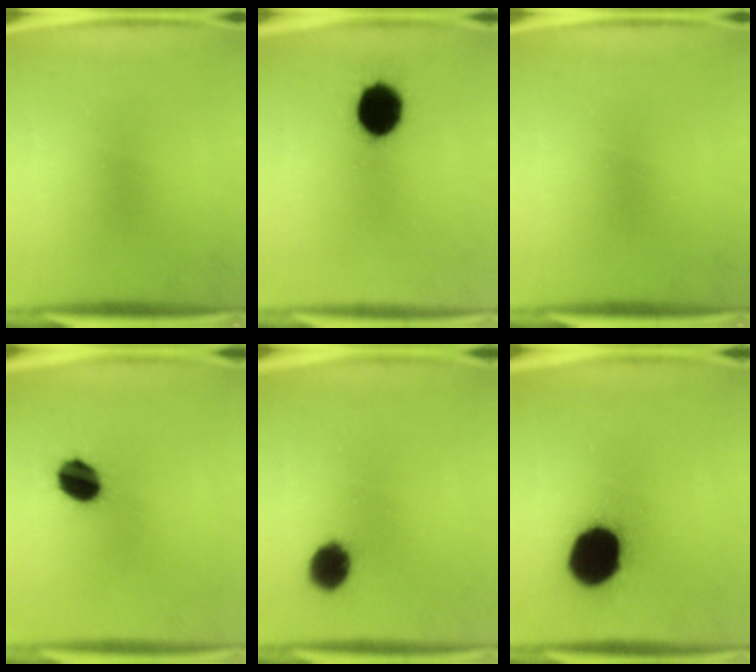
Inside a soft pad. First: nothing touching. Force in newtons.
{"total": 12.2}
{"total": 0.0}
{"total": 9.6}
{"total": 7.4}
{"total": 20.1}